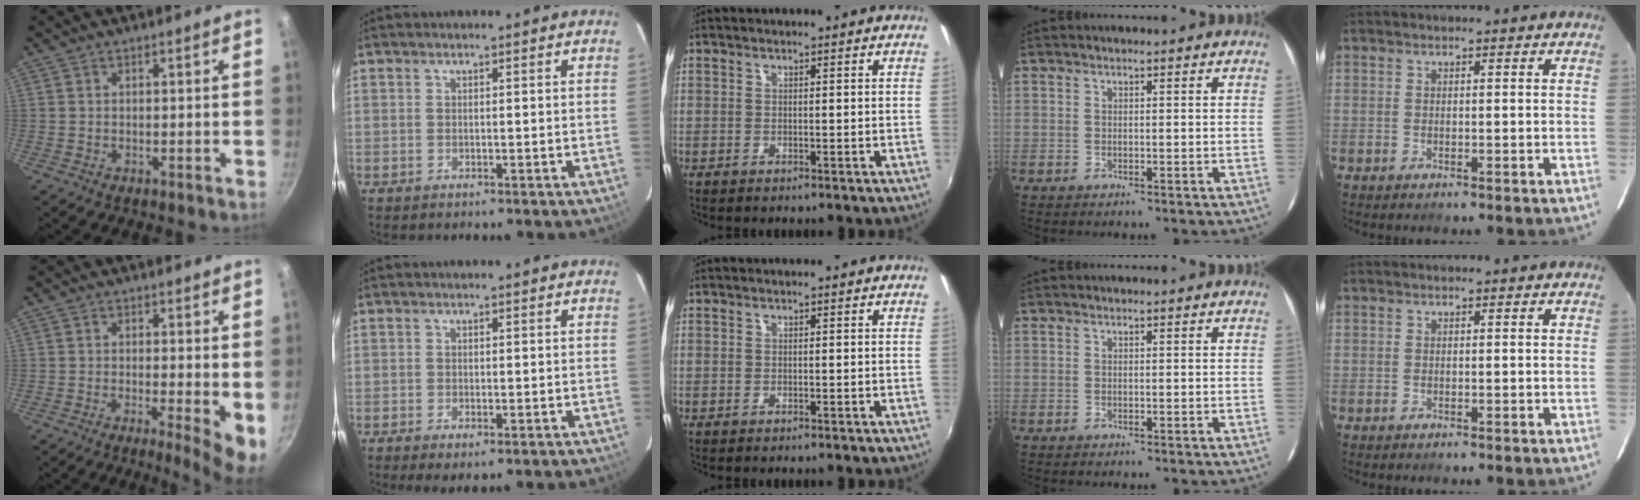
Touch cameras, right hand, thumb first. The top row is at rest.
{"thumb": {"total": 6.2, "force": [-0.6, 1.2, 6.1], "torque": [-0.080, -0.015, -0.008]}, "index": {"total": 3.4, "force": [-2.0, 1.3, 2.5], "torque": [-0.051, -0.015, -0.029]}}